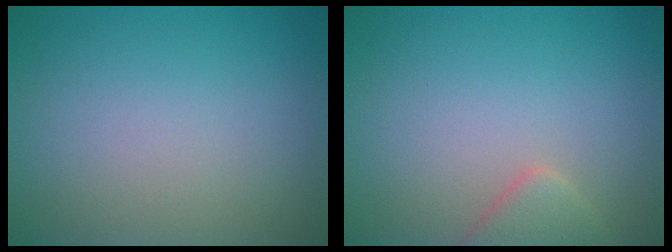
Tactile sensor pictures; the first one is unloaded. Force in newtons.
{"total": 2.3, "press": 2.3, "slide": 0.2}